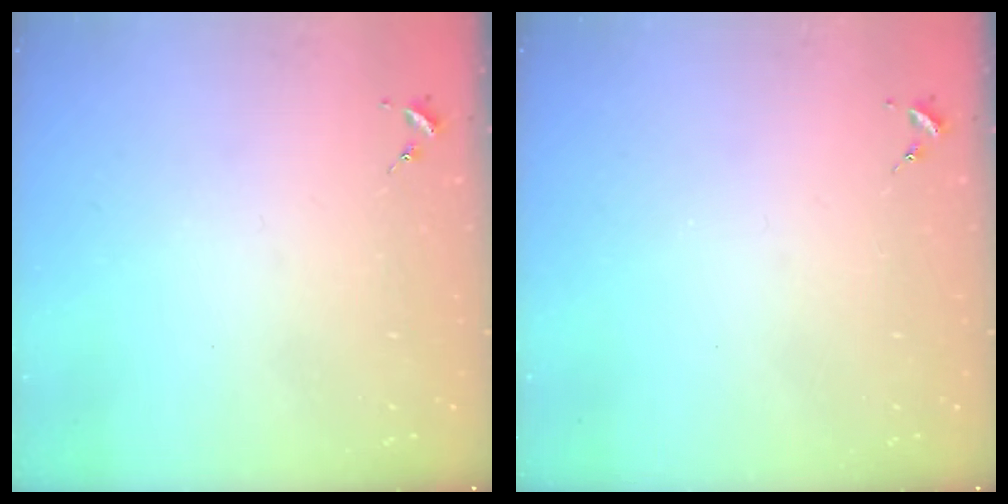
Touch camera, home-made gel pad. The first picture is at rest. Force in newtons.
{"total": 0.0}